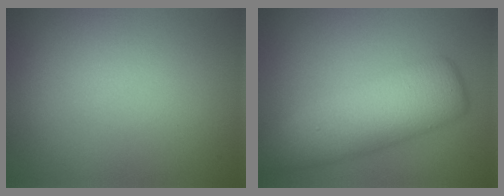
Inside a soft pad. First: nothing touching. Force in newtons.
{"total": 6.9, "press": 6.9, "slide": 0.1}